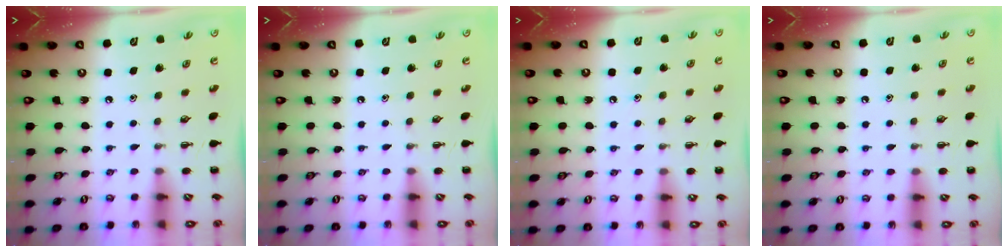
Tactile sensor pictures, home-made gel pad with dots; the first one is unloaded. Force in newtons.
{"total": 0.0}
{"total": 6.5, "press": 6.2, "slide": 2.1}
{"total": 6.0, "press": 5.7, "slide": 2.0}